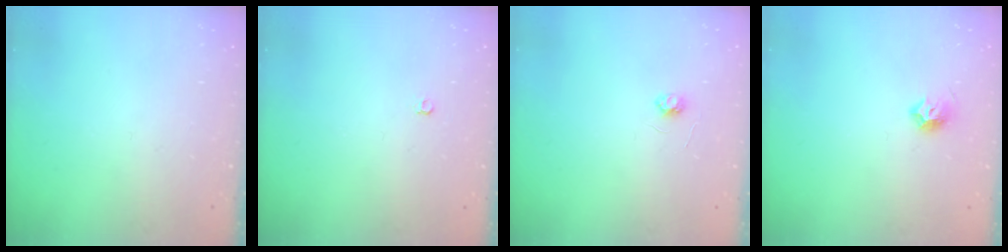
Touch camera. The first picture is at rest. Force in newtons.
{"total": 3.6, "press": 3.6, "slide": 0.6}
{"total": 3.1, "press": 3.1, "slide": 0.4}
{"total": 6.8, "press": 6.7, "slide": 0.8}